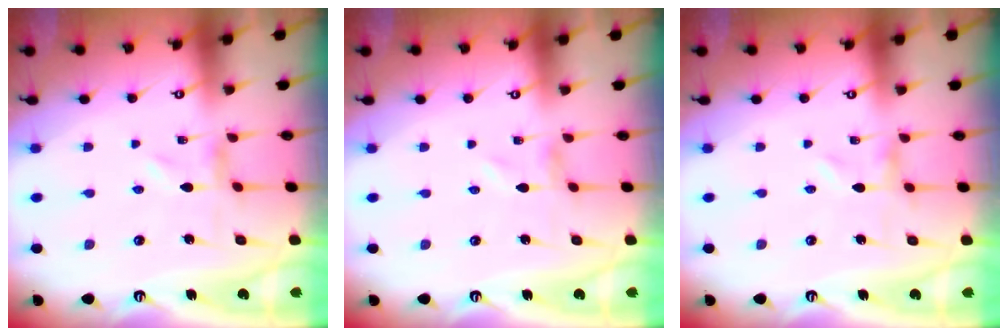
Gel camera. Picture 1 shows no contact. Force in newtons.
{"total": 0.6, "press": 0.6, "slide": 0.2}
{"total": 0.6, "press": 0.5, "slide": 0.1}